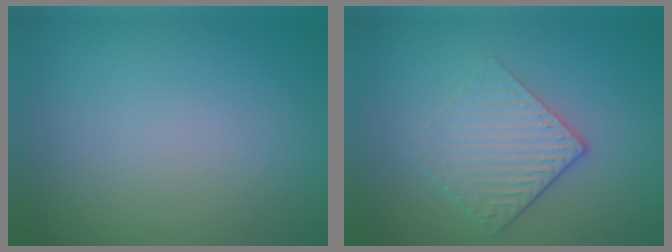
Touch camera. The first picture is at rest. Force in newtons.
{"total": 3.2, "press": 2.6, "slide": 1.8}